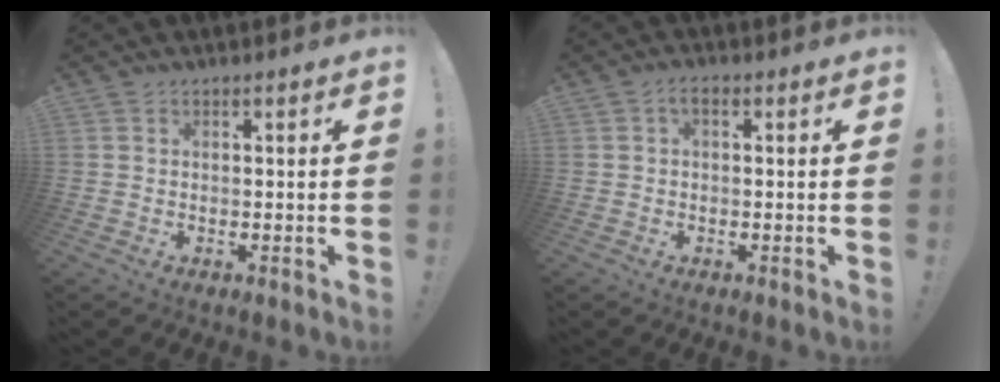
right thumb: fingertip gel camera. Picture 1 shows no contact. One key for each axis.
{"total": 1.8, "fx": 0.0, "fy": 0.9, "fz": 1.6, "tx": -0.029, "ty": 0.006, "tz": -0.001}